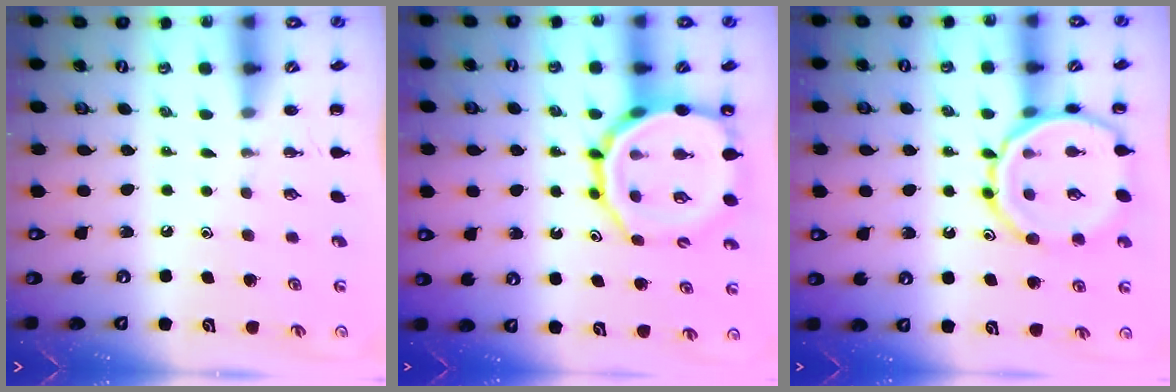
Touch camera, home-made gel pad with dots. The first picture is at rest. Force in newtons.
{"total": 17.3, "press": 17.1, "slide": 2.7}
{"total": 13.3, "press": 13.2, "slide": 1.2}